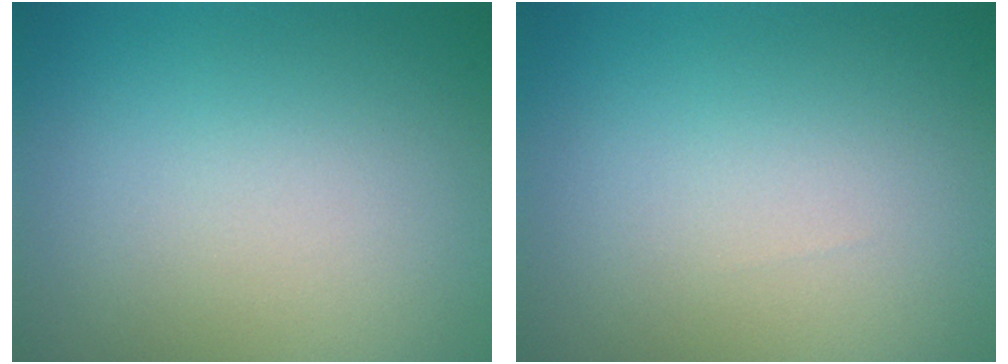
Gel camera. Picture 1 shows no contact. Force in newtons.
{"total": 0.0}